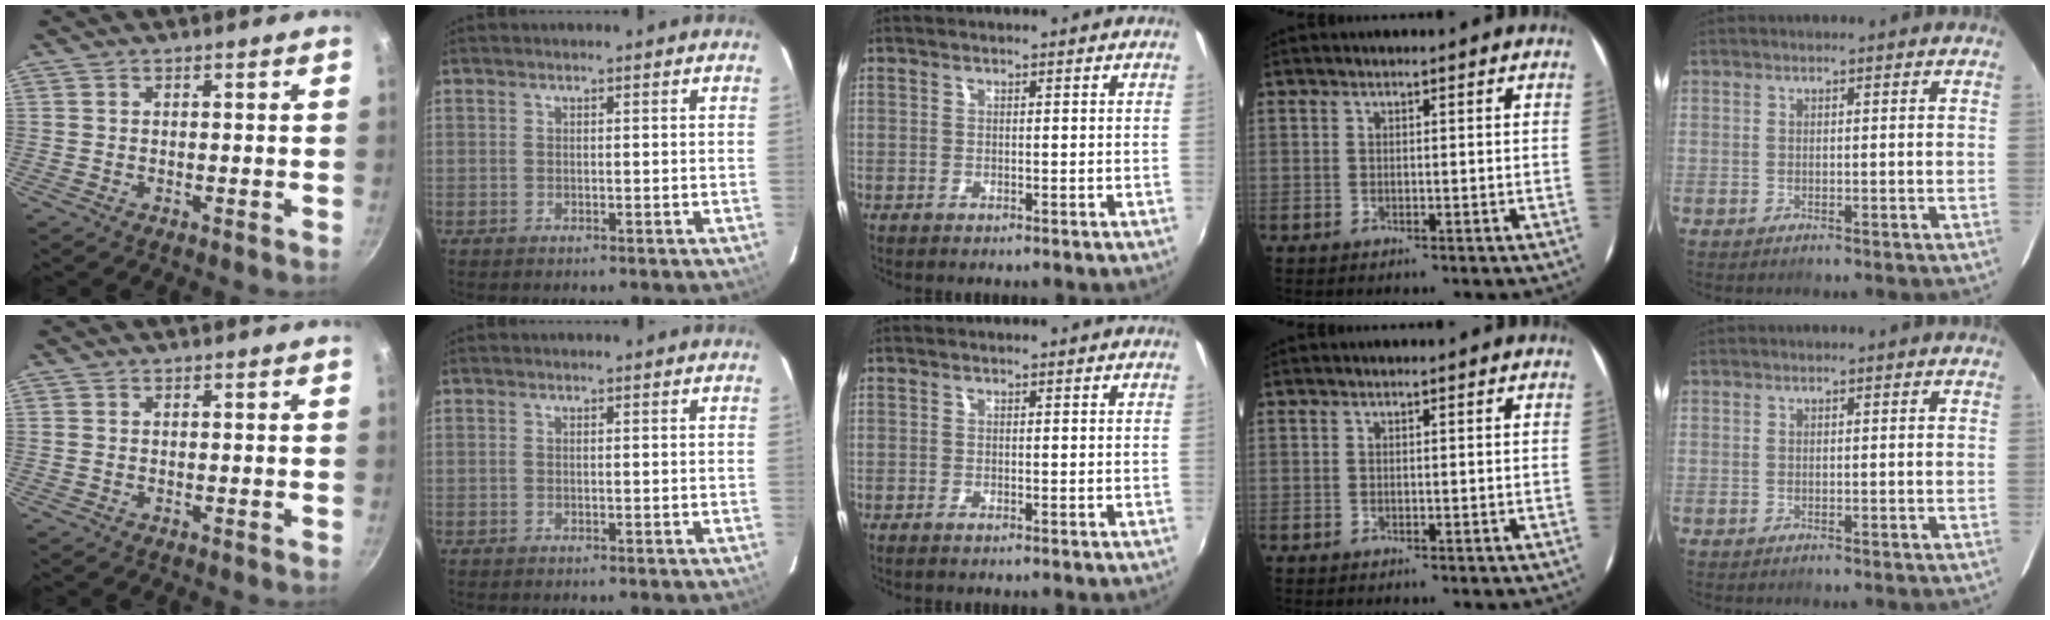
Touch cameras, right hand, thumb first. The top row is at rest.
{"middle": {"total": 0.6, "force": [-0.5, 0.0, 0.3], "torque": [-0.005, -0.003, -0.011]}}